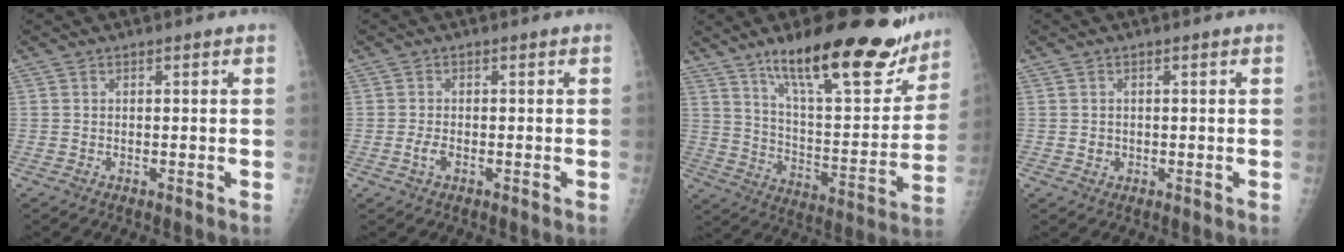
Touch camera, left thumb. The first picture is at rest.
{"total": 1.8, "force": [-0.6, 0.9, 1.4], "torque": [-0.033, 0.002, -0.013]}
{"total": 26.0, "force": [17.7, 8.0, 17.3], "torque": [-0.208, -0.077, 0.275]}
{"total": 1.3, "force": [-0.1, 1.2, 0.5], "torque": [-0.005, 0.002, 0.003]}